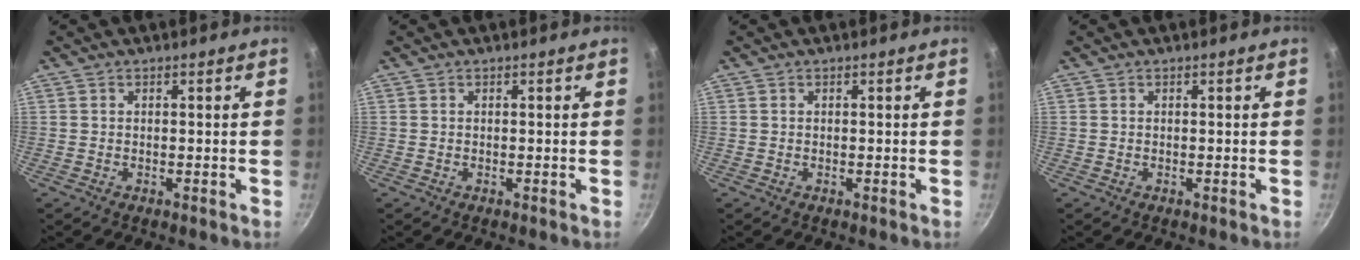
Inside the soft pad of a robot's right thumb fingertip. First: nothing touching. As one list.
[{"total": 0.0}, {"total": 0.0}, {"total": 0.0}]